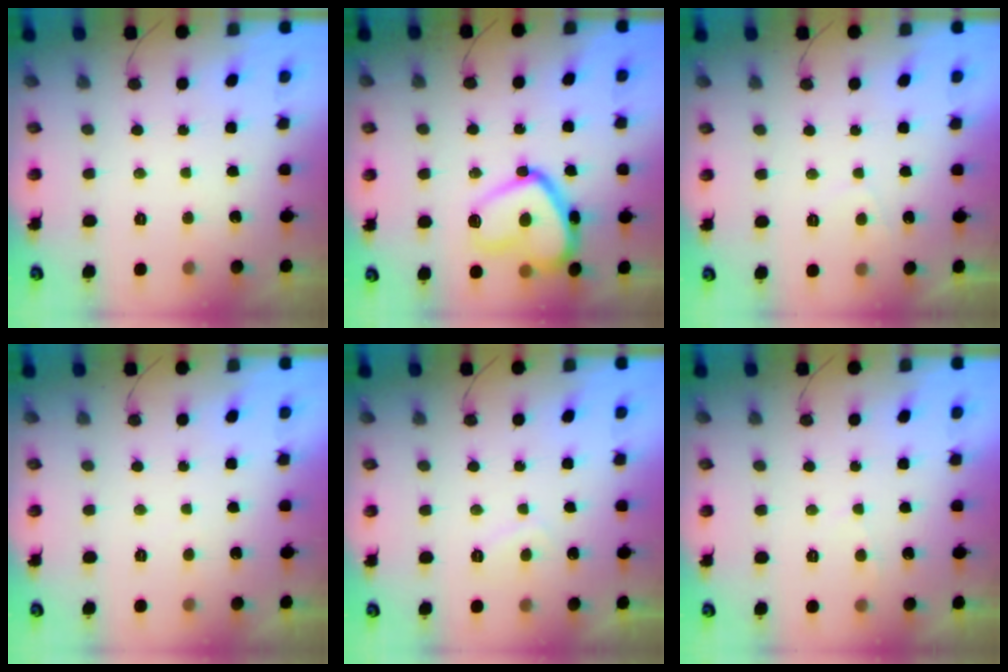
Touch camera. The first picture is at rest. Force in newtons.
{"total": 18.3, "press": 18.2, "slide": 1.5}
{"total": 0.9, "press": 0.7, "slide": 0.5}
{"total": 1.2, "press": 1.1, "slide": 0.4}
{"total": 2.1, "press": 2.0, "slide": 0.8}
{"total": 2.0, "press": 1.9, "slide": 0.3}